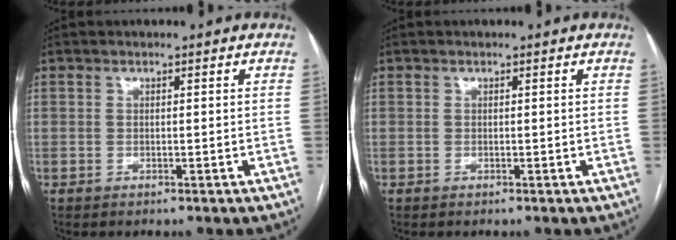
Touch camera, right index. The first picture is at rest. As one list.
[{"total": 0.0}]